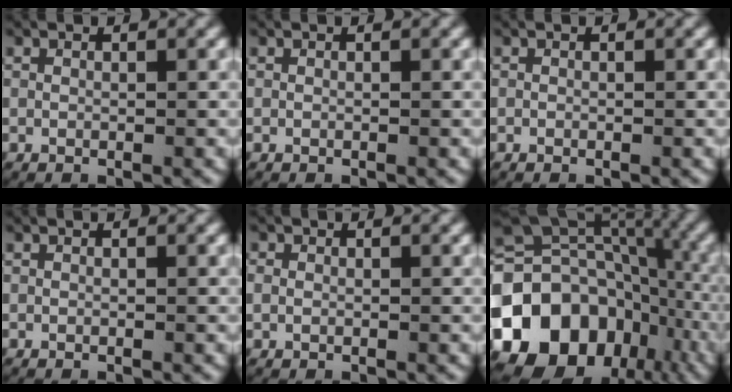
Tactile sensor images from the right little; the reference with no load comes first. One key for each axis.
{"total": 0.0}
{"total": 0.0}
{"total": 0.0}
{"total": 0.9, "fx": -0.1, "fy": 0.8, "fz": 0.3, "tx": -0.008, "ty": 0.001, "tz": -0.001}
{"total": 20.3, "fx": -5.2, "fy": 16.2, "fz": 11.1, "tx": -0.216, "ty": -0.040, "tz": -0.075}